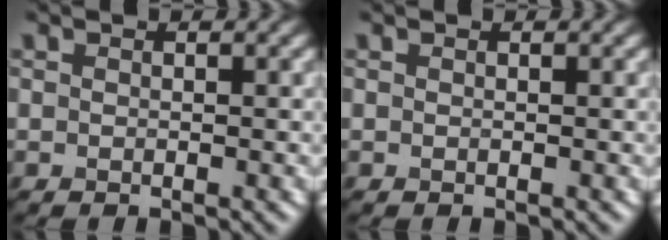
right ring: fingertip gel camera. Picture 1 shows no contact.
{"total": 0.0}